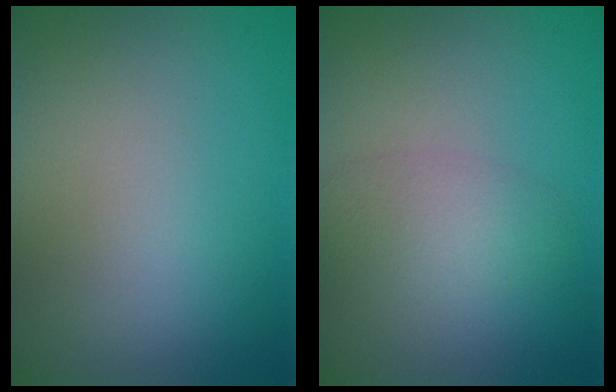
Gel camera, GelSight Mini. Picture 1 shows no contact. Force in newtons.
{"total": 2.7, "press": 2.7, "slide": 0.1}